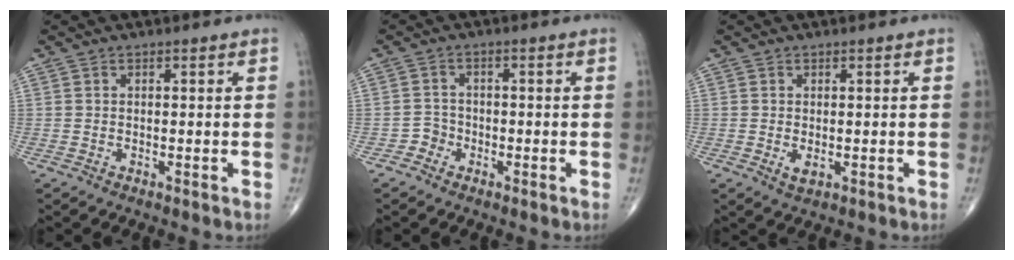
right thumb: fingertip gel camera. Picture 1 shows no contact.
{"total": 2.3, "force": [-1.4, 1.8, 0.0], "torque": [0.012, 0.009, -0.033]}
{"total": 1.7, "force": [-0.2, 0.9, 1.4], "torque": [-0.025, -0.005, 0.000]}